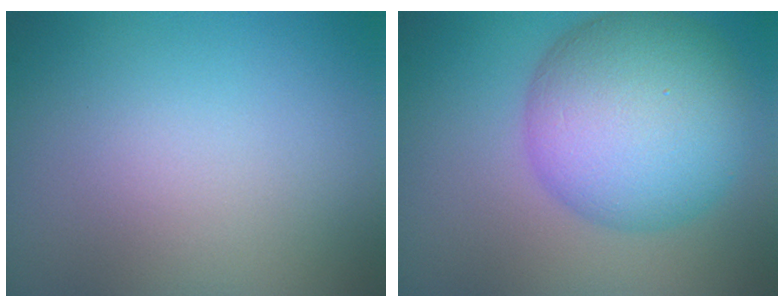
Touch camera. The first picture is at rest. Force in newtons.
{"total": 11.1, "press": 11.1, "slide": 0.3}